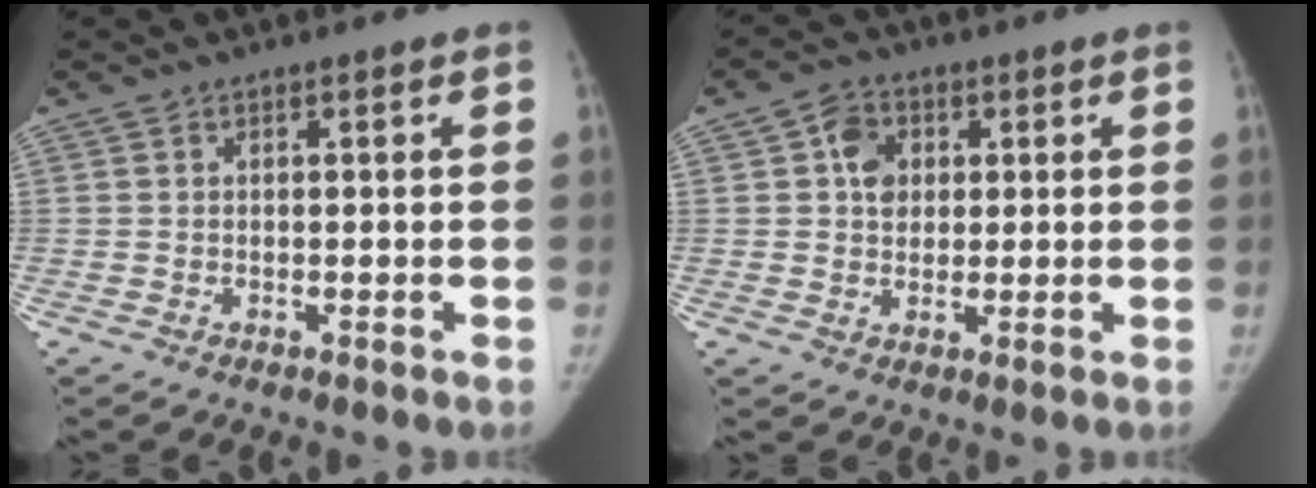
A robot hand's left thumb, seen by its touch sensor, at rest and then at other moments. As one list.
[{"total": 6.0, "force": [1.6, 5.0, 3.1], "torque": [-0.024, 0.001, 0.023]}]